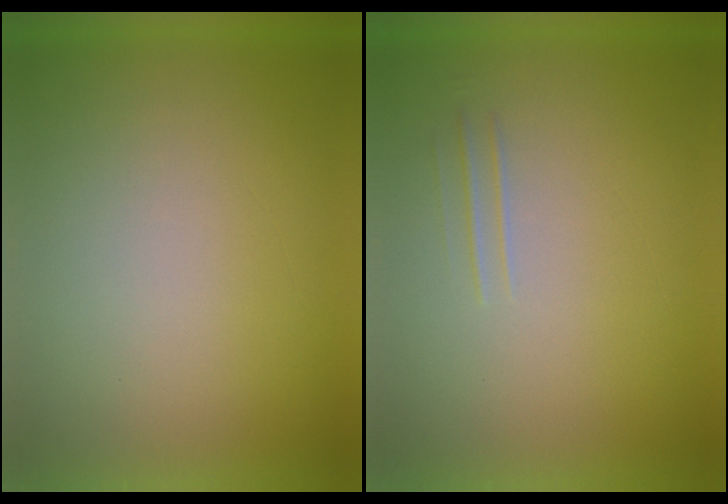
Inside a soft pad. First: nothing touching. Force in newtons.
{"total": 1.5}